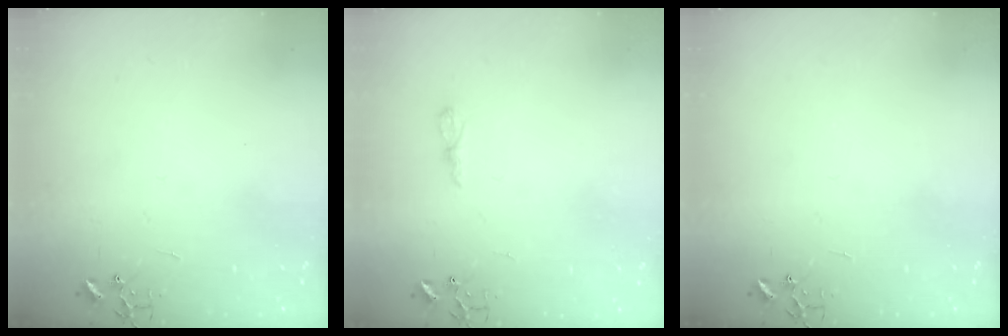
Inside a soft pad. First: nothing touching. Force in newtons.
{"total": 5.7, "press": 5.7, "slide": 0.3}
{"total": 0.0}